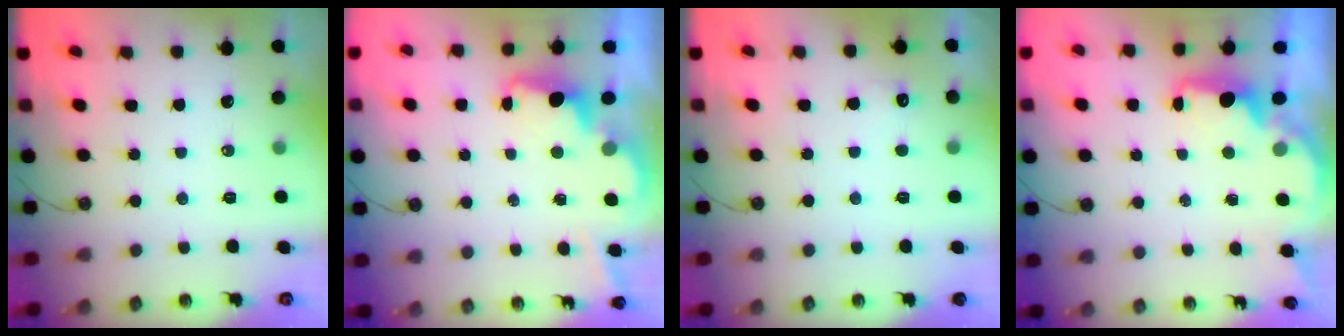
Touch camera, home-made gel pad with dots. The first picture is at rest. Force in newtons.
{"total": 3.6, "press": 3.5, "slide": 0.8}
{"total": 5.1, "press": 5.0, "slide": 1.2}
{"total": 2.1, "press": 2.0, "slide": 0.6}